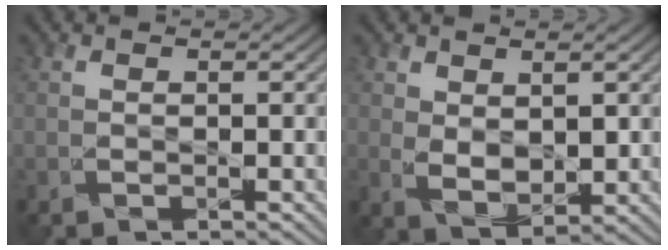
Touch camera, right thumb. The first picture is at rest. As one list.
[{"total": 4.1, "force": [1.2, 2.5, 2.9], "torque": [-0.060, -0.009, 0.029]}]